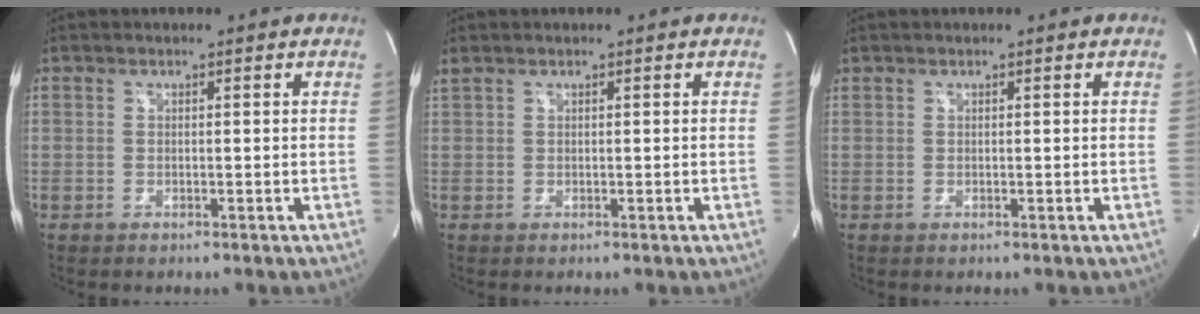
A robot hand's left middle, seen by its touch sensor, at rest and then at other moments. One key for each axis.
{"total": 0.9, "fx": 0.7, "fy": -0.2, "fz": 0.6, "tx": -0.033, "ty": 0.025, "tz": 0.022}
{"total": 0.0}